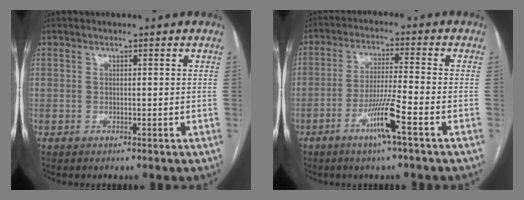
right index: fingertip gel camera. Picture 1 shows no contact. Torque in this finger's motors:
{"motor_torque": [1.23, -0.50, 0.59, 0.18]}